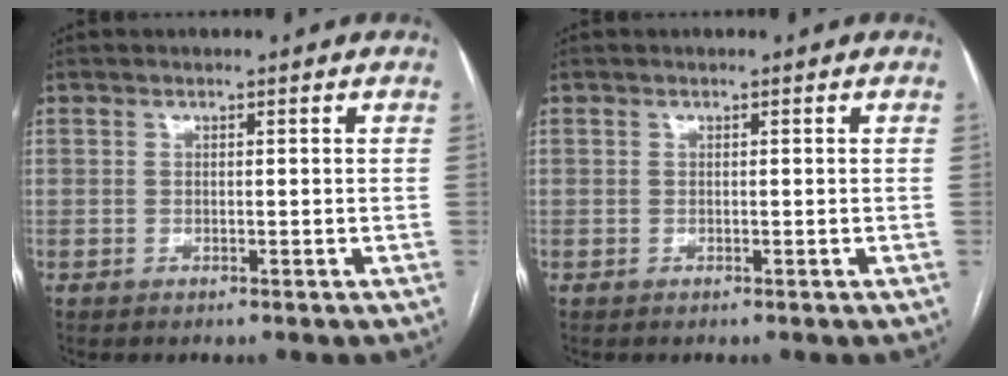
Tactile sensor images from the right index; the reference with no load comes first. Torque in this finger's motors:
{"motor_torque": [0.00, 0.00, 0.00, 0.00]}